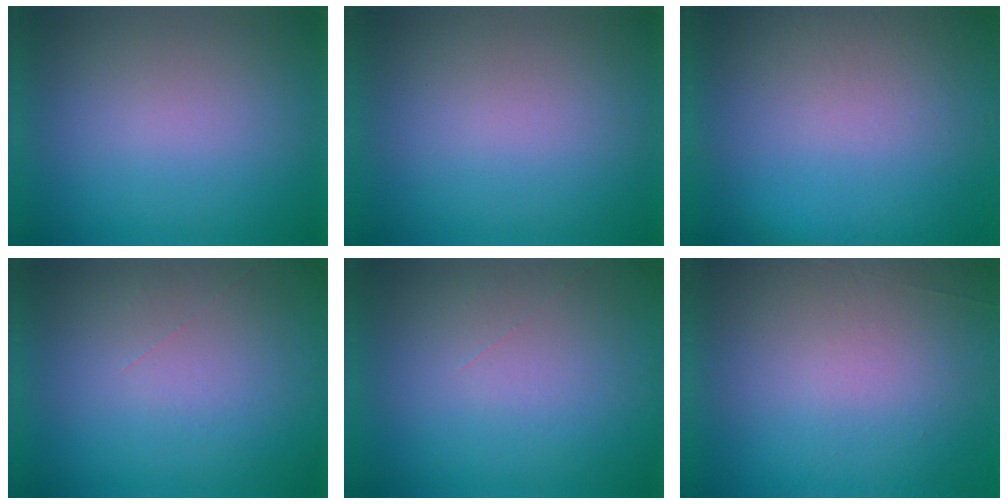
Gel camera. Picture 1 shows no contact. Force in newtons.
{"total": 0.0}
{"total": 5.7}
{"total": 1.2}
{"total": 1.1}
{"total": 6.9}